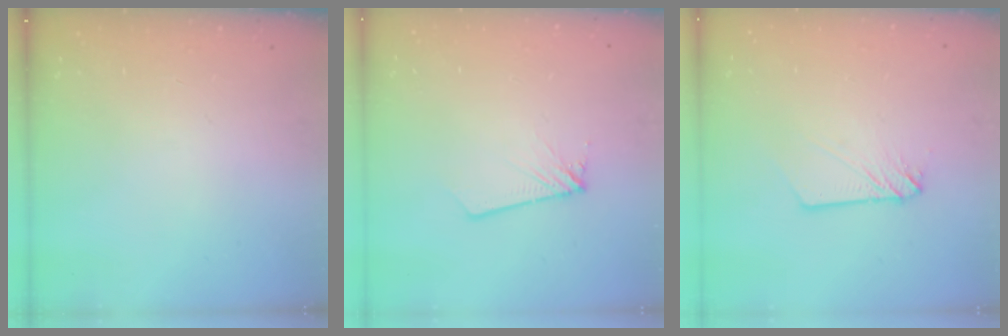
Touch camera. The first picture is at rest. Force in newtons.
{"total": 2.0, "press": 2.0, "slide": 0.2}
{"total": 2.9, "press": 2.9, "slide": 0.3}